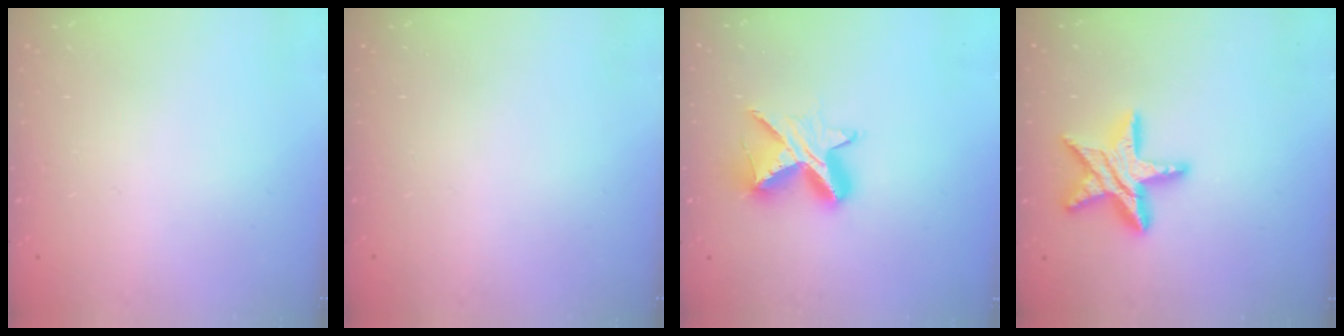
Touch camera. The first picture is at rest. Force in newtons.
{"total": 0.0}
{"total": 10.6, "press": 10.6, "slide": 0.7}
{"total": 16.8, "press": 16.8, "slide": 1.1}